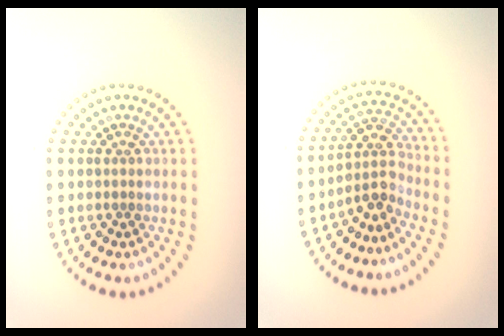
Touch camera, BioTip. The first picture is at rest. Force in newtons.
{"total": 3.0, "press": 2.3, "slide": 2.0}